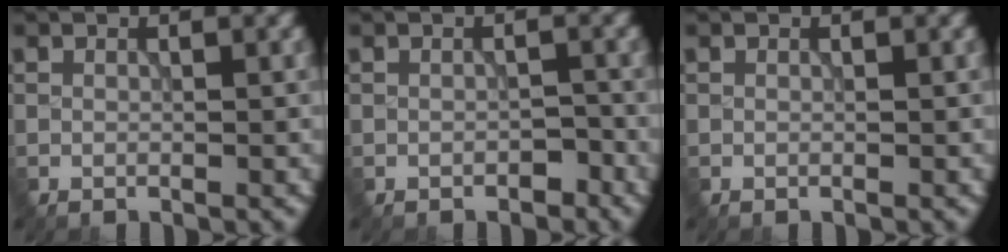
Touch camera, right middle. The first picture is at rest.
{"total": 1.1, "force": [-0.8, 0.6, 0.5], "torque": [-0.010, -0.002, -0.012]}
{"total": 0.0}